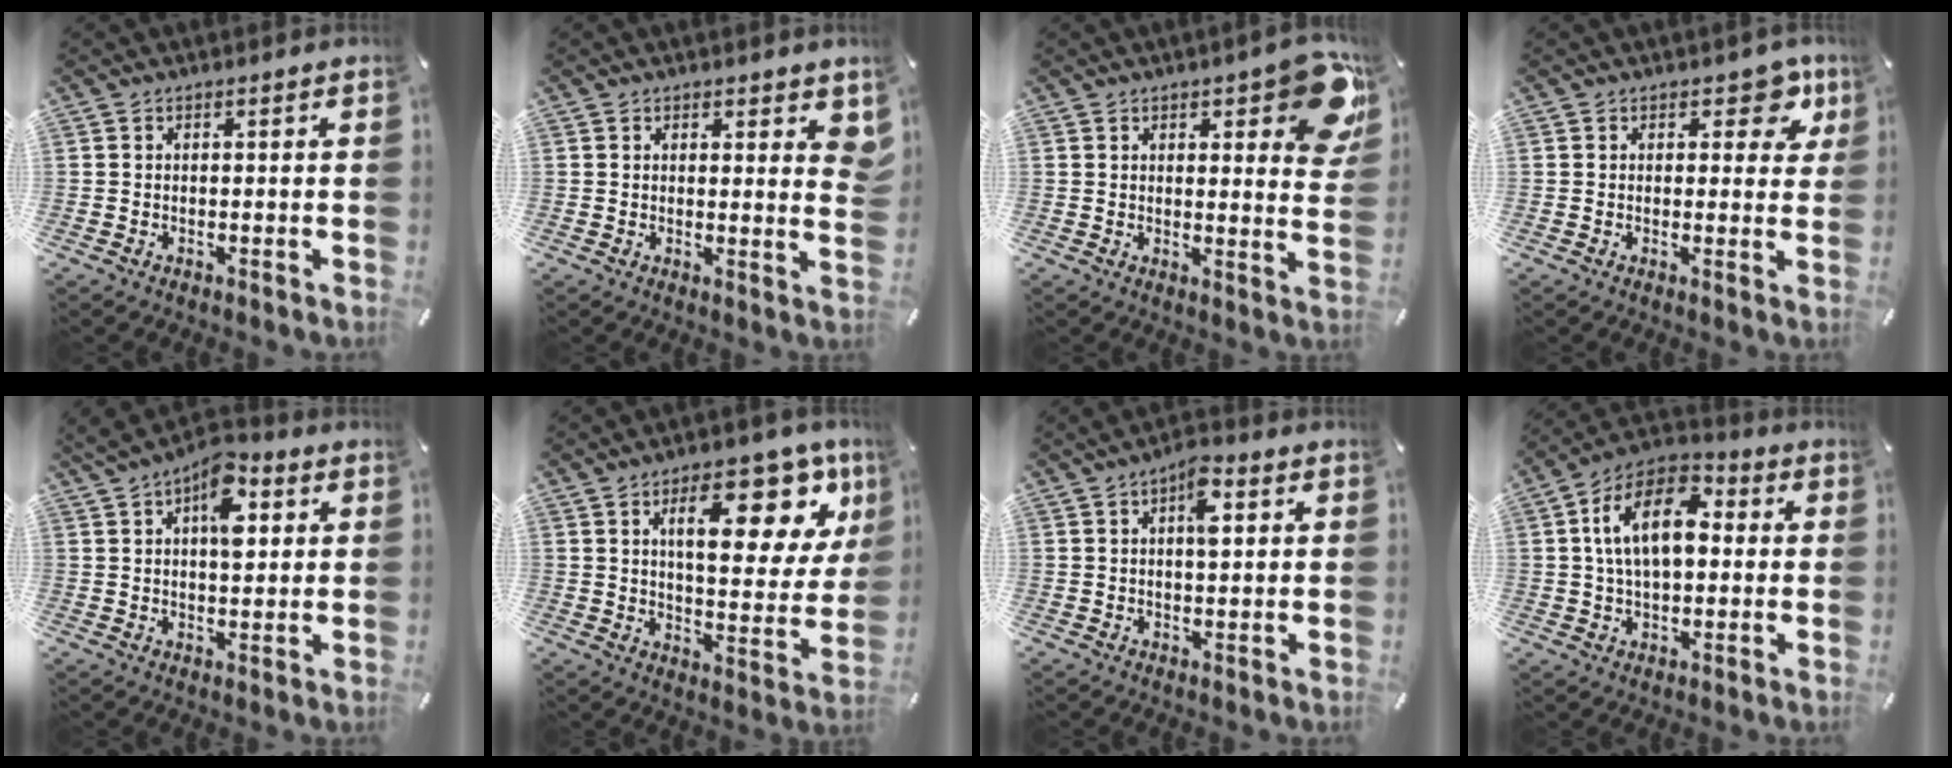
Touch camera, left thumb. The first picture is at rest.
{"total": 3.6, "force": [2.2, 1.7, 2.4], "torque": [-0.020, -0.014, 0.034]}
{"total": 12.7, "force": [6.6, 4.6, 9.9], "torque": [-0.114, -0.043, 0.109]}
{"total": 7.5, "force": [3.9, 4.3, 4.7], "torque": [-0.030, -0.019, 0.059]}
{"total": 9.9, "force": [3.6, 5.5, 7.4], "torque": [-0.100, -0.009, 0.058]}
{"total": 20.1, "force": [9.4, 9.0, 15.3], "torque": [-0.209, -0.041, 0.145]}
{"total": 6.3, "force": [1.8, 2.8, 5.3], "torque": [-0.077, -0.002, 0.024]}
{"total": 14.8, "force": [3.3, 9.0, 11.3], "torque": [-0.217, 0.001, 0.055]}